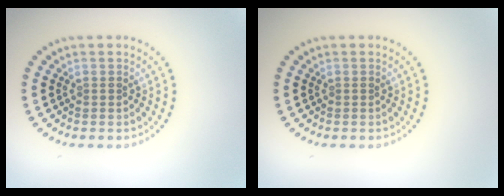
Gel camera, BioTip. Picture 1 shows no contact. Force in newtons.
{"total": 0.0}